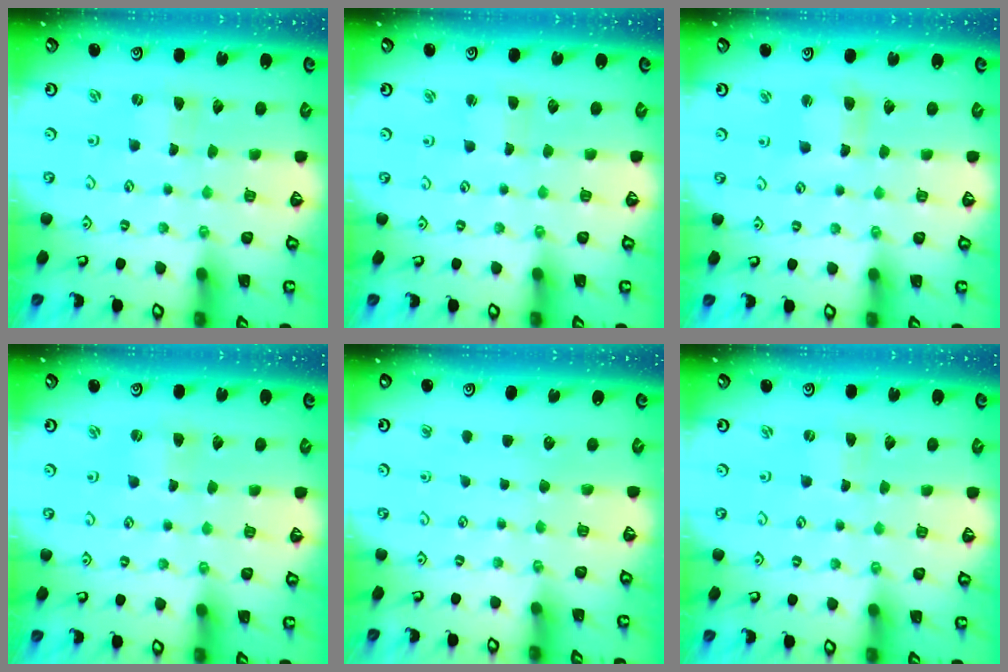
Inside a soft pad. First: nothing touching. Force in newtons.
{"total": 1.3, "press": 1.3, "slide": 0.1}
{"total": 4.3, "press": 4.2, "slide": 0.6}
{"total": 1.0, "press": 1.0, "slide": 0.1}
{"total": 0.0}
{"total": 0.0}